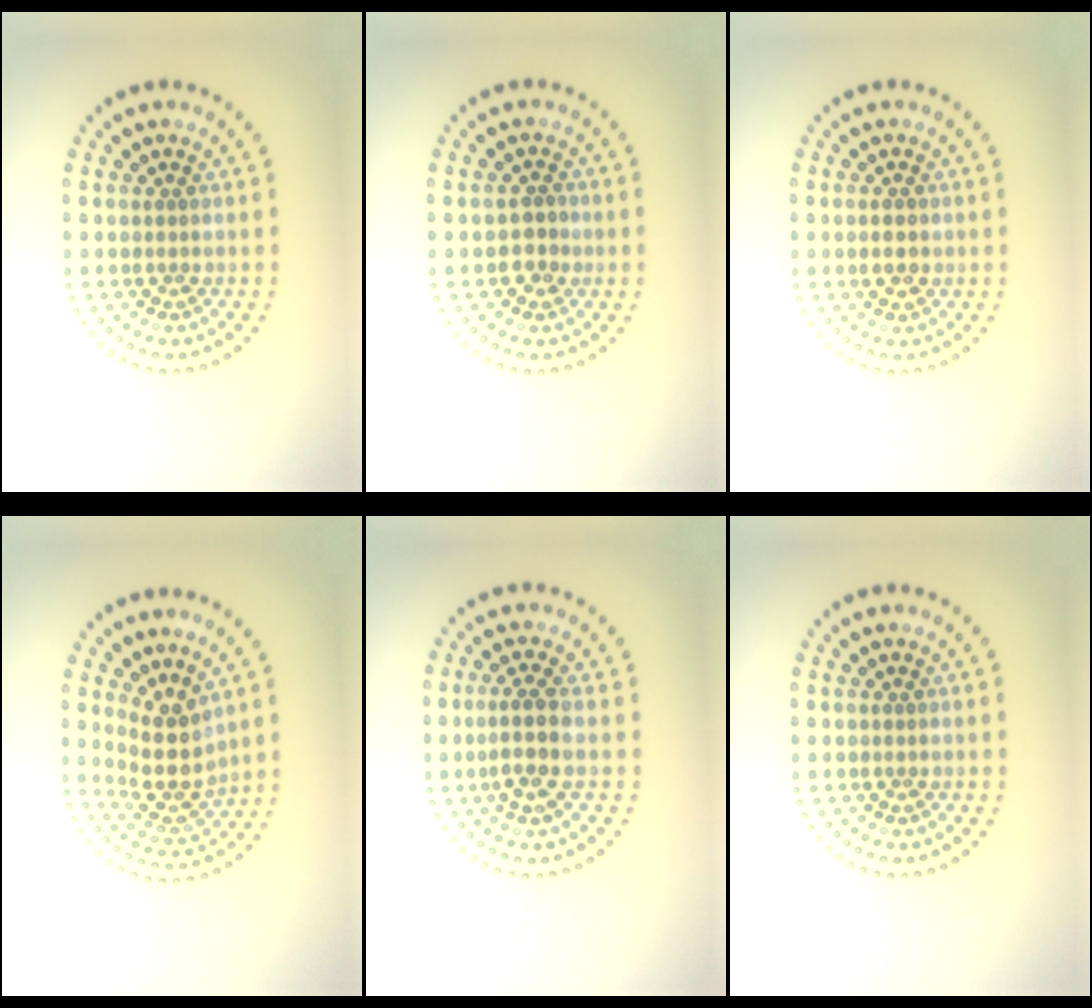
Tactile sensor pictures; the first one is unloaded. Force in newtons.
{"total": 1.8, "press": 1.7, "slide": 0.6}
{"total": 2.2, "press": 2.2, "slide": 0.1}
{"total": 4.0, "press": 3.1, "slide": 2.5}
{"total": 2.7, "press": 2.3, "slide": 1.4}
{"total": 0.0}